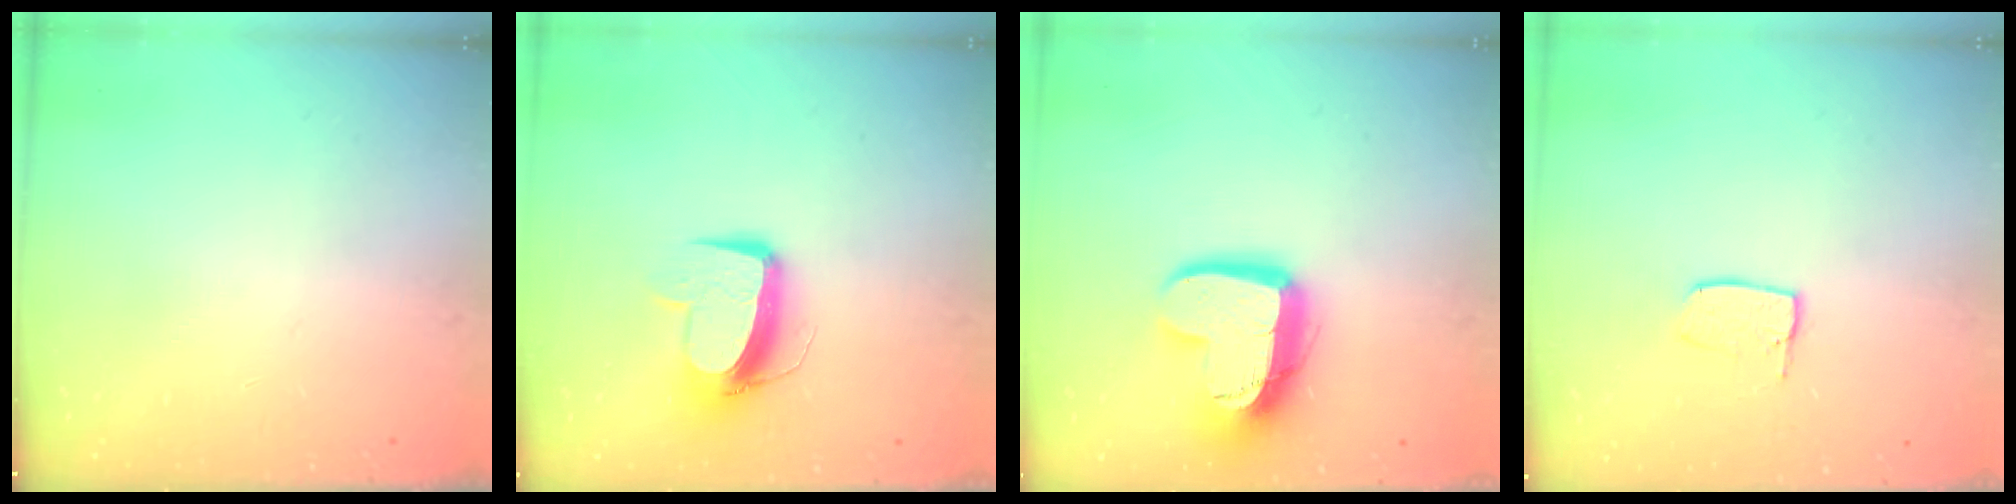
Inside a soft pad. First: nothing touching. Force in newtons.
{"total": 10.6, "press": 10.5, "slide": 1.1}
{"total": 15.3, "press": 15.2, "slide": 1.2}
{"total": 5.8, "press": 5.8, "slide": 0.4}